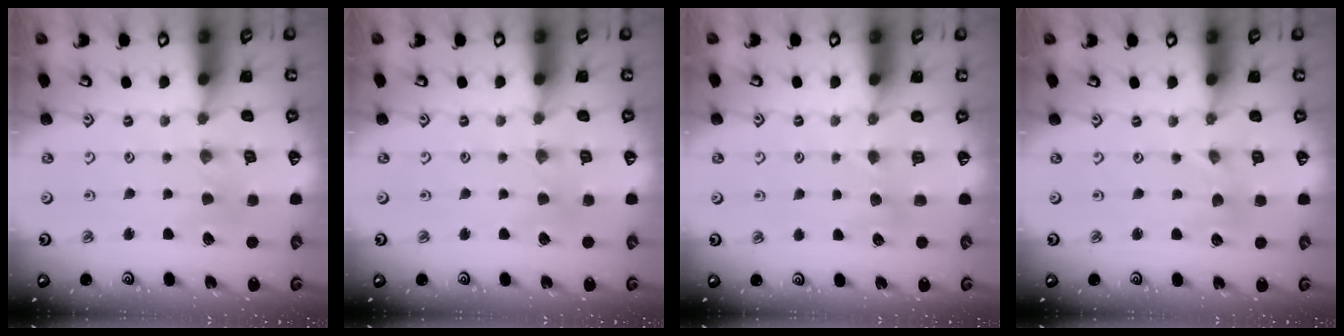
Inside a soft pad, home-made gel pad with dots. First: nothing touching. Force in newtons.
{"total": 2.0, "press": 2.0, "slide": 0.4}
{"total": 3.0, "press": 2.9, "slide": 0.3}
{"total": 0.0}